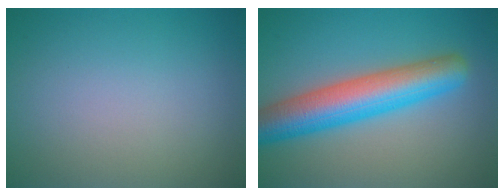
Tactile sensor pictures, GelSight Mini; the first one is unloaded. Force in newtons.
{"total": 7.8, "press": 7.8, "slide": 0.2}